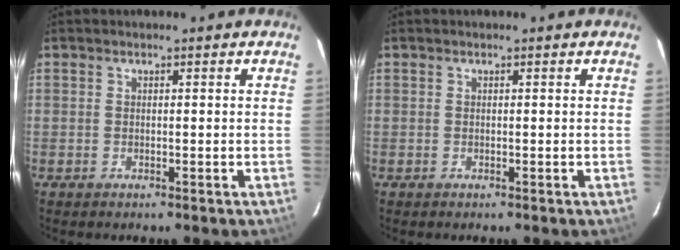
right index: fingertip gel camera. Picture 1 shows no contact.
{"total": 0.0}